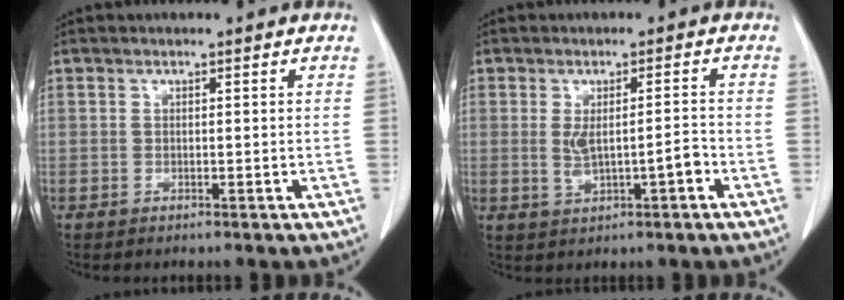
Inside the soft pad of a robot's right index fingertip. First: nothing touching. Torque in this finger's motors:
{"motor_torque": [0.20, 0.02, 0.11, 0.04]}